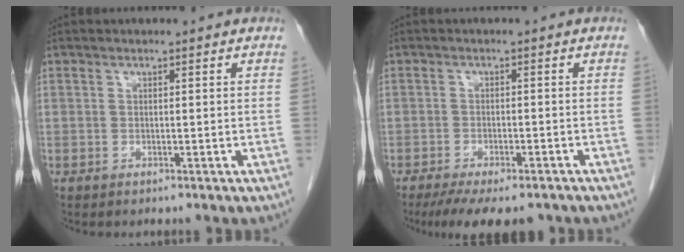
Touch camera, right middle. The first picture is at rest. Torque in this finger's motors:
{"motor_torque": [1.09, -0.82, 0.15, 0.08]}